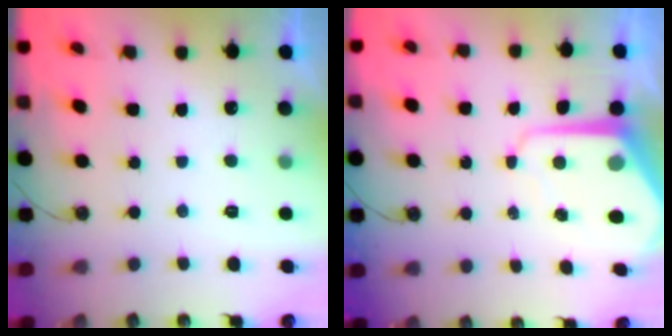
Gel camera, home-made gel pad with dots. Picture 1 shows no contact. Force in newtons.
{"total": 7.9, "press": 7.9, "slide": 0.7}